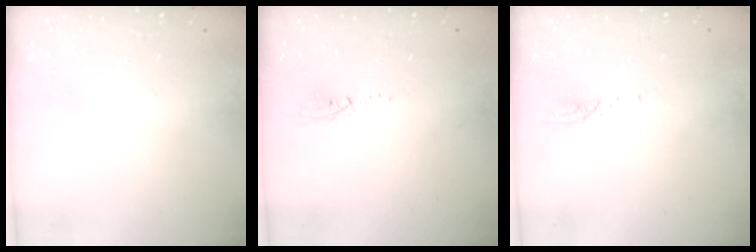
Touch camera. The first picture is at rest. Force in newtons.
{"total": 15.4, "press": 4.4, "slide": 14.7}
{"total": 4.4, "press": 4.3, "slide": 0.7}